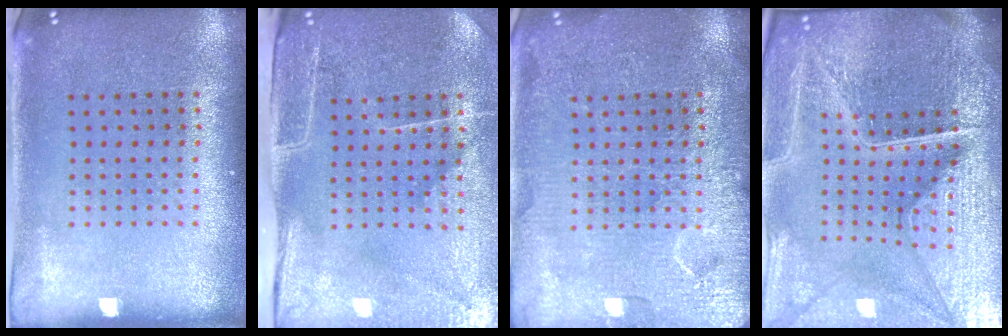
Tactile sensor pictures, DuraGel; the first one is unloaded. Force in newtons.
{"total": 4.6, "press": 3.8, "slide": 2.5}
{"total": 5.5, "press": 5.4, "slide": 0.7}
{"total": 7.0, "press": 6.1, "slide": 3.4}